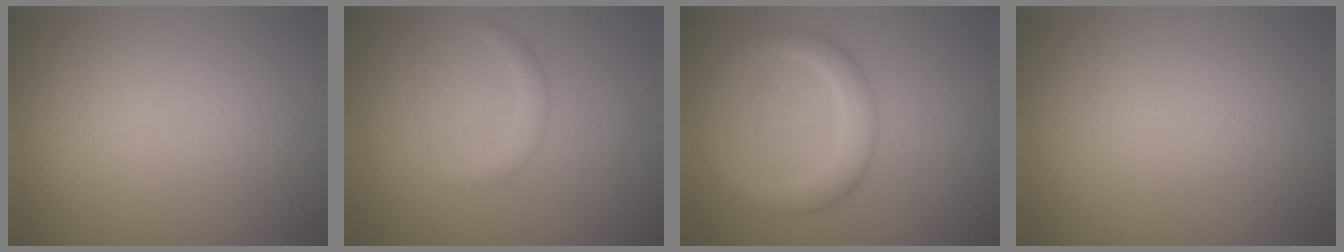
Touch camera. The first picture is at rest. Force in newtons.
{"total": 1.1, "press": 1.1, "slide": 0.1}
{"total": 2.8, "press": 2.8, "slide": 0.1}
{"total": 0.0}